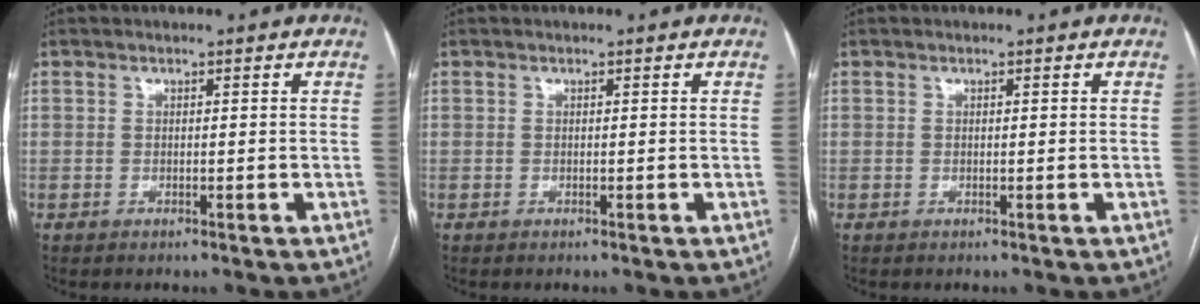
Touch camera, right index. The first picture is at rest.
{"total": 0.0}
{"total": 0.0}